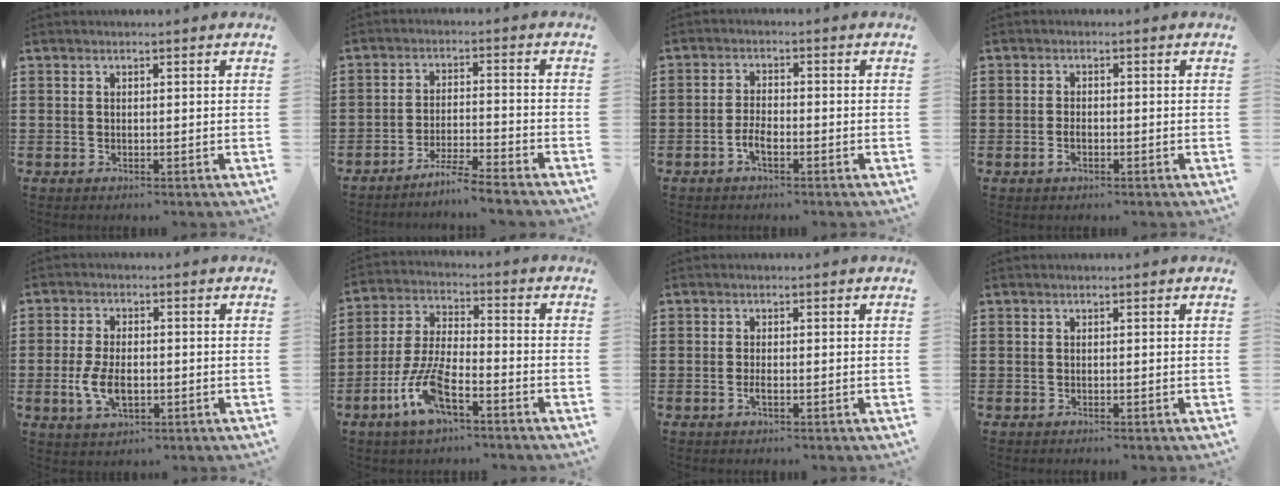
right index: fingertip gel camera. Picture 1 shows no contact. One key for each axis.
{"total": 4.8, "fx": -4.4, "fy": -0.8, "fz": 1.6, "tx": -0.034, "ty": -0.010, "tz": -0.088}
{"total": 2.9, "fx": -1.5, "fy": 0.9, "fz": 2.3, "tx": -0.050, "ty": -0.002, "tz": -0.029}
{"total": 1.6, "fx": -0.7, "fy": 0.7, "fz": 1.2, "tx": -0.025, "ty": -0.005, "tz": -0.011}
{"total": 5.5, "fx": -1.2, "fy": 2.8, "fz": 4.5, "tx": -0.109, "ty": -0.008, "tz": -0.025}
{"total": 9.0, "fx": -5.0, "fy": 2.5, "fz": 7.0, "tx": -0.176, "ty": -0.014, "tz": -0.099}
{"total": 1.3, "fx": -0.5, "fy": 0.1, "fz": 1.2, "tx": -0.024, "ty": -0.007, "tz": -0.007}
{"total": 0.0}